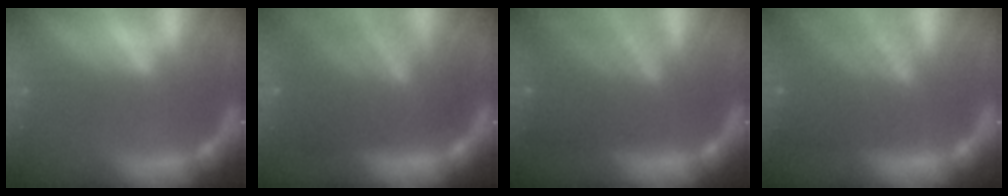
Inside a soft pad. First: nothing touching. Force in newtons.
{"total": 8.7}
{"total": 8.0}
{"total": 8.5}